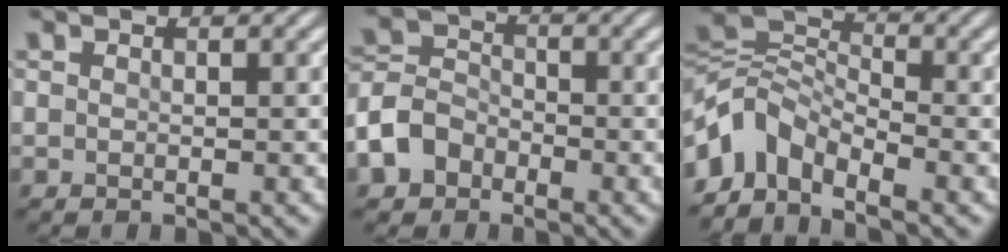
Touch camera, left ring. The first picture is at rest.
{"total": 4.7, "force": [-2.4, 3.5, 1.9], "torque": [-0.043, 0.004, -0.055]}
{"total": 5.5, "force": [-3.5, 3.1, 2.8], "torque": [-0.046, 0.004, -0.085]}